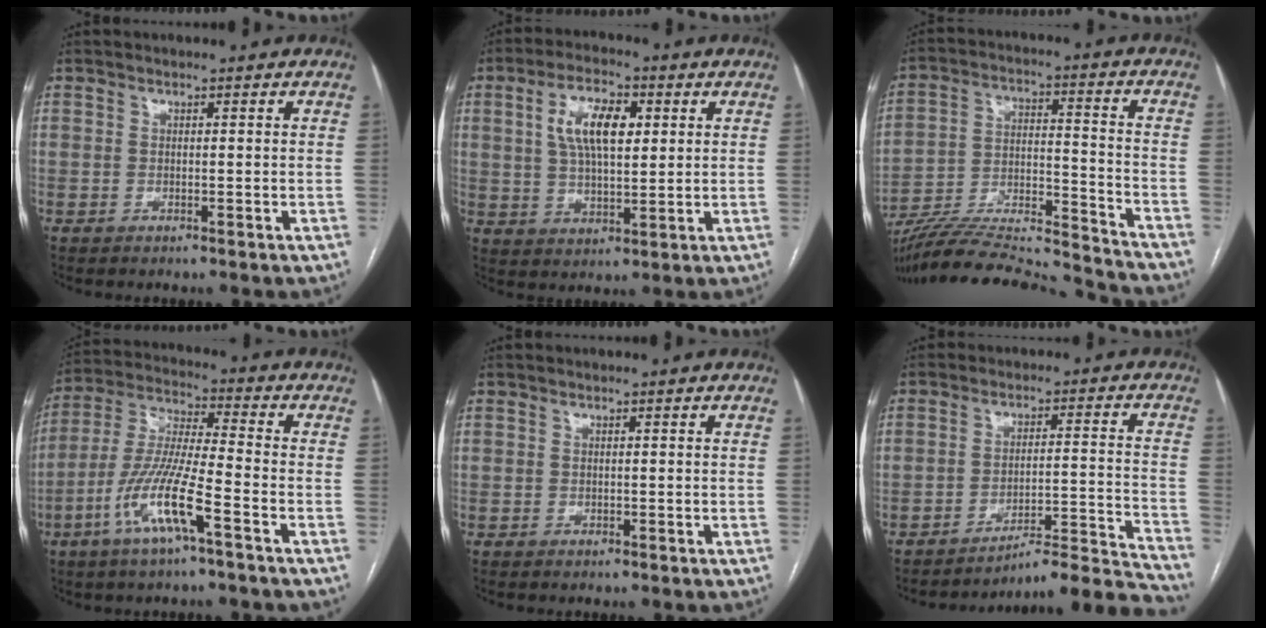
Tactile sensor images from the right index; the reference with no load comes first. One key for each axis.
{"total": 9.5, "fx": 2.6, "fy": 3.9, "fz": 8.2, "tx": -0.157, "ty": 0.016, "tz": 0.049}
{"total": 25.1, "fx": -23.5, "fy": 1.7, "fz": 8.7, "tx": -0.153, "ty": -0.006, "tz": -0.362}
{"total": 12.5, "fx": -5.7, "fy": 0.8, "fz": 11.1, "tx": -0.234, "ty": -0.004, "tz": -0.113}
{"total": 0.0}
{"total": 16.7, "fx": -16.4, "fy": -2.6, "fz": 2.1, "tx": 0.005, "ty": 0.018, "tz": -0.224}